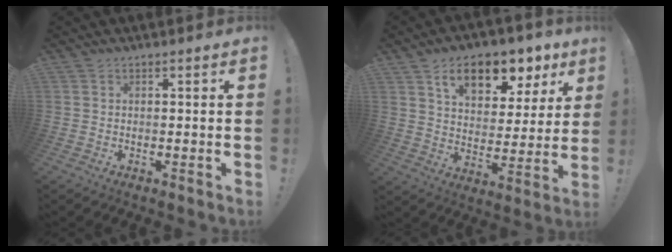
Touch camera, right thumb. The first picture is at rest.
{"total": 14.1, "force": [8.6, 7.5, 8.2], "torque": [-0.127, -0.044, 0.148]}